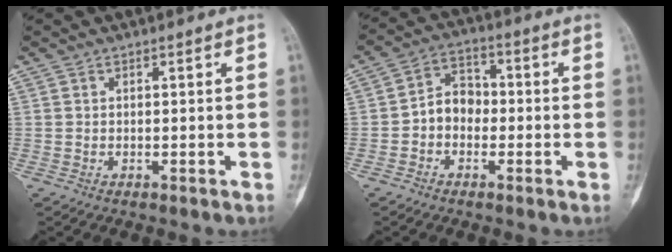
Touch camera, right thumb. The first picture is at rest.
{"total": 6.5, "force": [-1.3, 5.2, 3.7], "torque": [-0.038, 0.029, -0.038]}